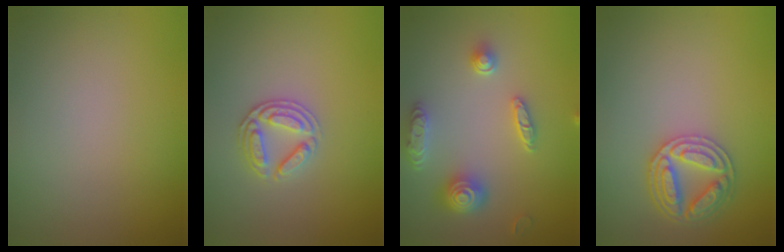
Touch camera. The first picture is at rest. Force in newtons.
{"total": 2.7, "press": 2.5, "slide": 0.8}
{"total": 4.7, "press": 4.2, "slide": 2.2}
{"total": 4.0, "press": 3.8, "slide": 1.3}